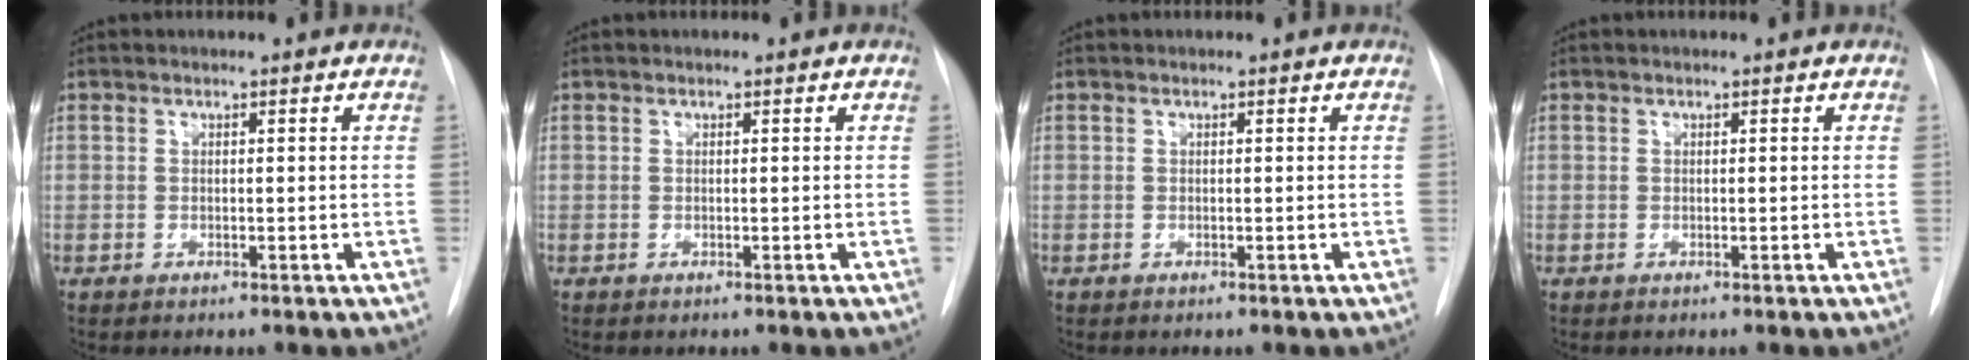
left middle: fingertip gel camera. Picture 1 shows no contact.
{"total": 0.0}
{"total": 0.0}
{"total": 0.0}